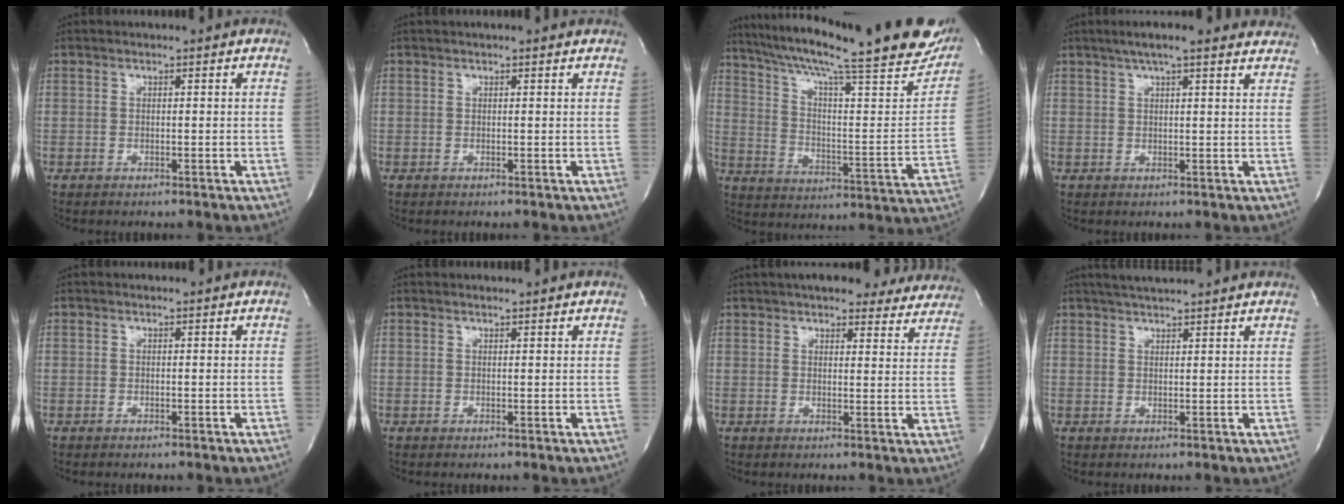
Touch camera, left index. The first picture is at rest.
{"total": 2.8, "force": [2.5, 0.2, 1.2], "torque": [-0.016, 0.019, 0.027]}
{"total": 31.6, "force": [24.9, 4.0, 19.1], "torque": [-0.276, -0.033, 0.334]}
{"total": 11.9, "force": [9.8, 1.5, 6.5], "torque": [-0.096, 0.026, 0.119]}
{"total": 0.0}
{"total": 1.5, "force": [1.4, -0.1, 0.3], "torque": [-0.011, 0.002, 0.021]}
{"total": 19.0, "force": [16.9, 5.0, 7.0], "torque": [-0.089, 0.006, 0.196]}
{"total": 6.3, "force": [5.7, -0.1, 2.8], "torque": [-0.051, 0.024, 0.082]}